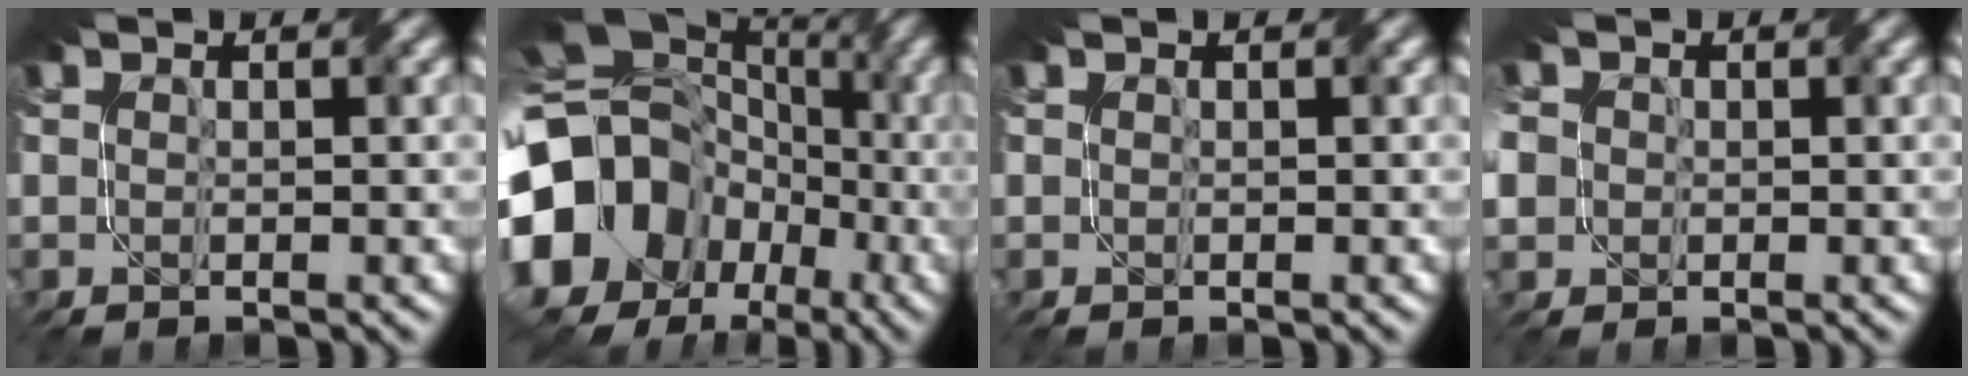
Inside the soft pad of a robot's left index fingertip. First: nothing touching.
{"total": 19.8, "force": [-4.5, 17.4, 8.3], "torque": [-0.187, -0.017, -0.106]}
{"total": 0.0}
{"total": 4.0, "force": [0.1, 3.6, 1.8], "torque": [-0.062, 0.010, 0.003]}